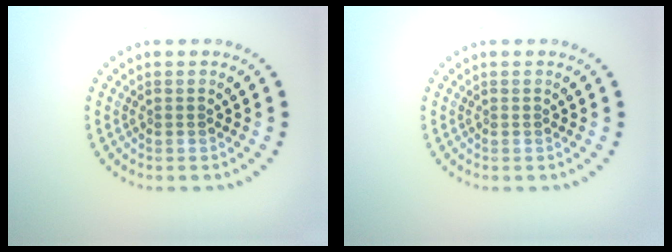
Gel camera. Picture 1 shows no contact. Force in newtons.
{"total": 0.0}